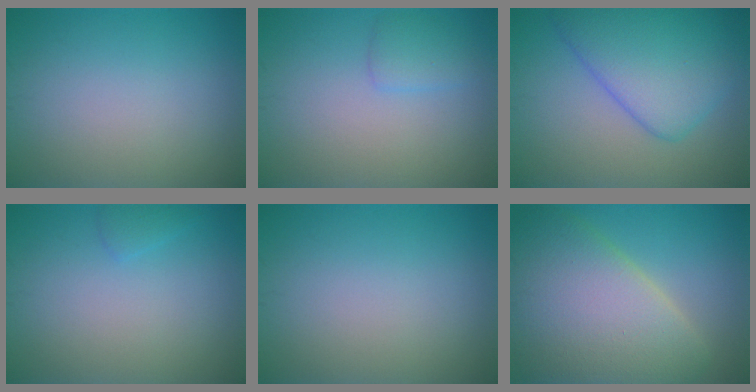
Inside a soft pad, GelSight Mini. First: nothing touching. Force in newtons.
{"total": 1.6, "press": 1.6, "slide": 0.1}
{"total": 7.5, "press": 7.5, "slide": 0.3}
{"total": 0.9, "press": 0.9, "slide": 0.1}
{"total": 0.0}
{"total": 11.2, "press": 11.2, "slide": 0.9}